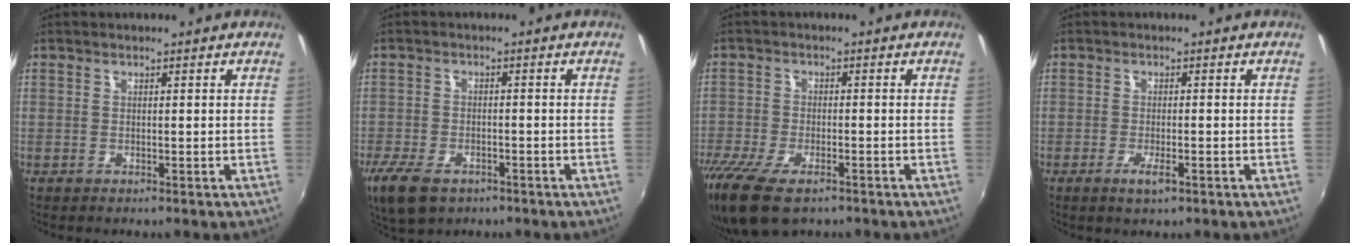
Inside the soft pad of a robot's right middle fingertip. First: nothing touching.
{"total": 9.3, "force": [-5.9, 4.9, 5.3], "torque": [-0.133, -0.026, -0.106]}
{"total": 10.8, "force": [-7.6, 4.2, 6.4], "torque": [-0.159, -0.040, -0.141]}
{"total": 3.0, "force": [-1.6, 0.7, 2.4], "torque": [-0.050, -0.007, -0.029]}